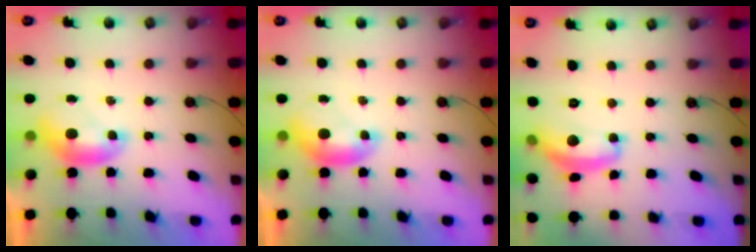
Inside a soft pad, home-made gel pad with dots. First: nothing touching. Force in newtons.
{"total": 0.0}
{"total": 8.0, "press": 8.0, "slide": 0.9}